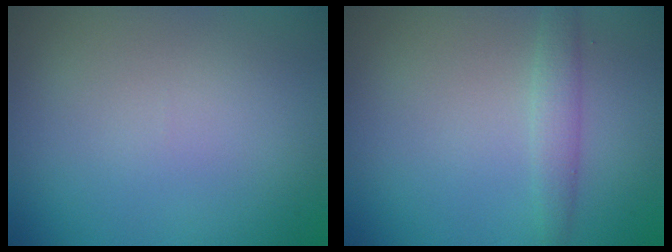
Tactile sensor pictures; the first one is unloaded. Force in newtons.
{"total": 1.9, "press": 1.9, "slide": 0.0}